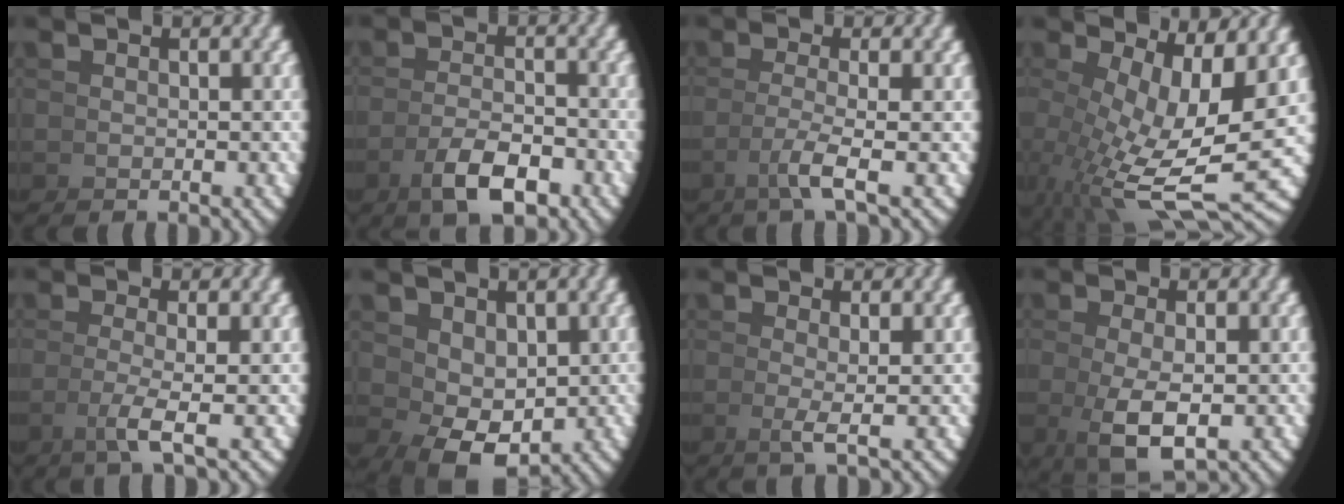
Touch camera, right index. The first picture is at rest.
{"total": 4.3, "force": [-2.3, 1.2, 3.4], "torque": [-0.040, -0.006, -0.031]}
{"total": 3.0, "force": [-0.6, -0.6, 2.8], "torque": [-0.060, -0.007, -0.004]}
{"total": 11.0, "force": [-0.1, 5.5, 9.5], "torque": [-0.168, -0.053, 0.024]}
{"total": 2.7, "force": [-0.3, -0.6, 2.6], "torque": [-0.055, -0.007, 0.001]}
{"total": 3.2, "force": [-0.4, 1.5, 2.8], "torque": [-0.042, -0.022, 0.016]}
{"total": 1.6, "force": [0.2, -0.6, 1.5], "torque": [-0.037, -0.009, 0.007]}
{"total": 4.2, "force": [-1.5, 1.4, 3.6], "torque": [-0.073, -0.024, -0.007]}